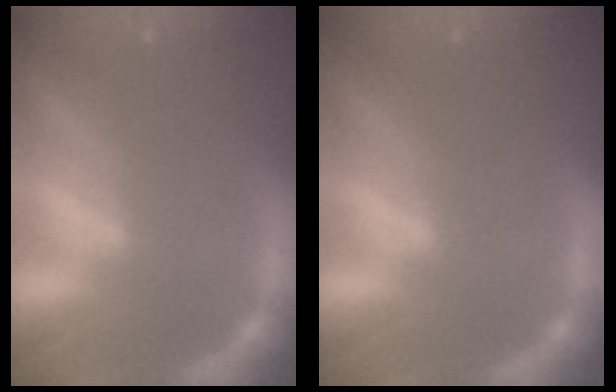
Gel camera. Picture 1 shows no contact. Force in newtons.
{"total": 0.0}